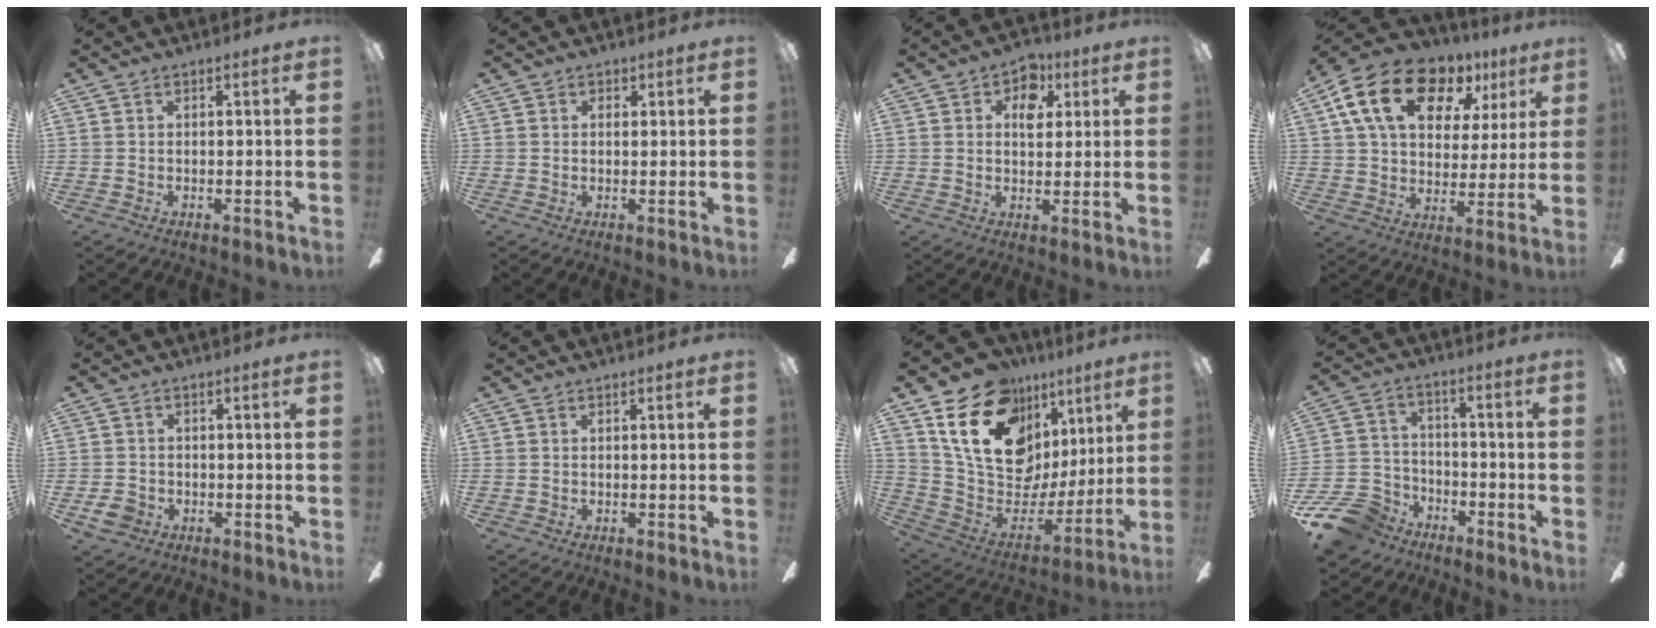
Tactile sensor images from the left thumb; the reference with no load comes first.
{"total": 1.4, "force": [0.4, 1.2, 0.5], "torque": [-0.001, 0.001, 0.005]}
{"total": 7.1, "force": [2.7, 5.2, 4.0], "torque": [-0.033, -0.005, 0.039]}
{"total": 19.5, "force": [10.5, 11.7, 11.5], "torque": [-0.201, -0.039, 0.188]}
{"total": 4.0, "force": [-1.9, 3.1, 1.5], "torque": [-0.034, 0.008, -0.037]}
{"total": 0.0}
{"total": 22.5, "force": [12.0, 14.5, 12.3], "torque": [-0.229, -0.062, 0.228]}
{"total": 11.5, "force": [-8.1, 7.2, 3.8], "torque": [-0.090, 0.052, -0.150]}